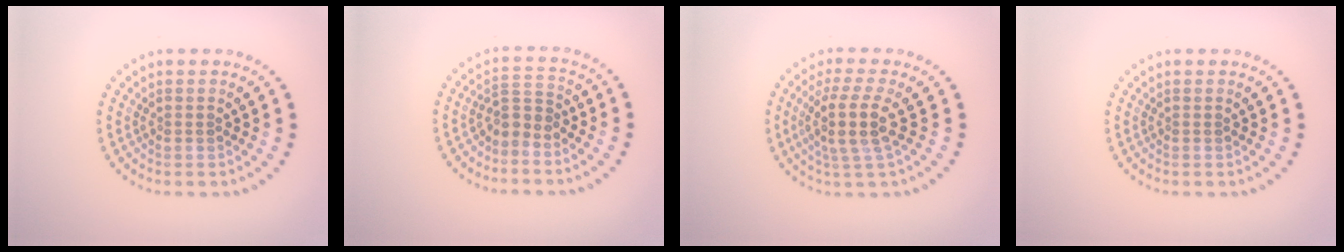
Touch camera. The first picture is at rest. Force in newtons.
{"total": 2.2, "press": 1.5, "slide": 1.7}
{"total": 3.7, "press": 3.0, "slide": 2.2}
{"total": 0.0}